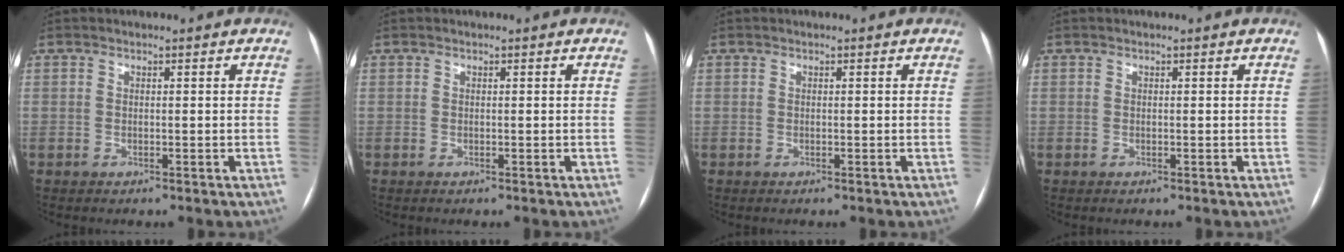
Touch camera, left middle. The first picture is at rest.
{"total": 0.0}
{"total": 0.0}
{"total": 0.0}